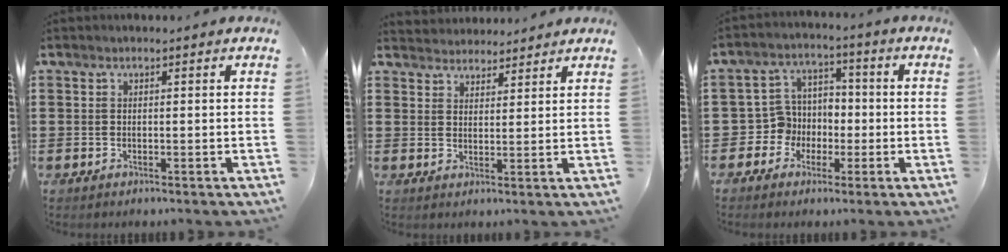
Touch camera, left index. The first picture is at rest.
{"total": 3.1, "force": [3.0, 0.7, -0.5], "torque": [-0.001, -0.005, 0.057]}
{"total": 5.9, "force": [-1.5, 5.6, 1.0], "torque": [-0.058, 0.002, -0.033]}